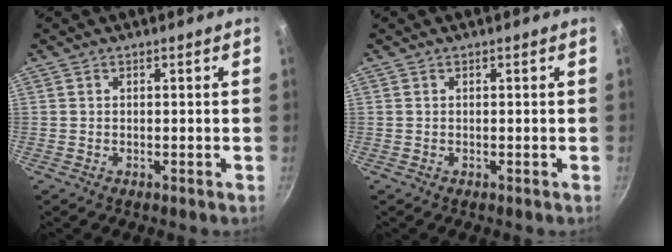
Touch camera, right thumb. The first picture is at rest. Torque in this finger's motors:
{"motor_torque": [-0.07, -0.06, 0.00, 0.00, 0.00]}